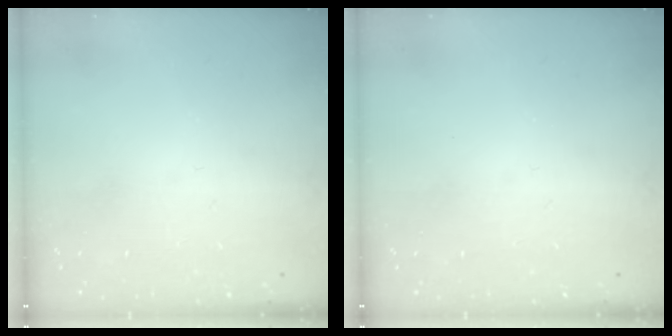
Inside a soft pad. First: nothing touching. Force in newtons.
{"total": 0.0}